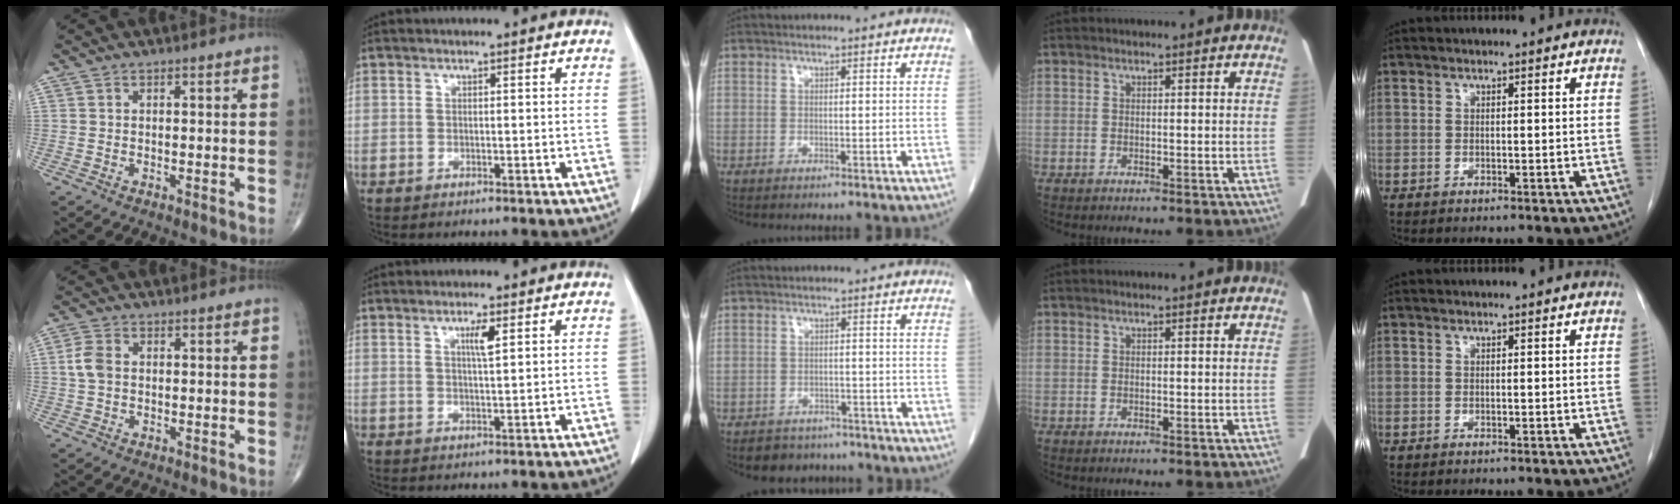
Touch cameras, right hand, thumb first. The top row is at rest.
{"thumb": {"total": 3.8, "force": [0.3, 2.6, 2.8], "torque": [-0.066, 0.007, 0.001]}, "index": {"total": 2.7, "force": [1.3, 0.1, 2.4], "torque": [-0.043, -0.004, 0.021]}, "middle": {"total": 5.3, "force": [-4.5, 2.8, 0.6], "torque": [-0.003, 0.009, -0.058]}}